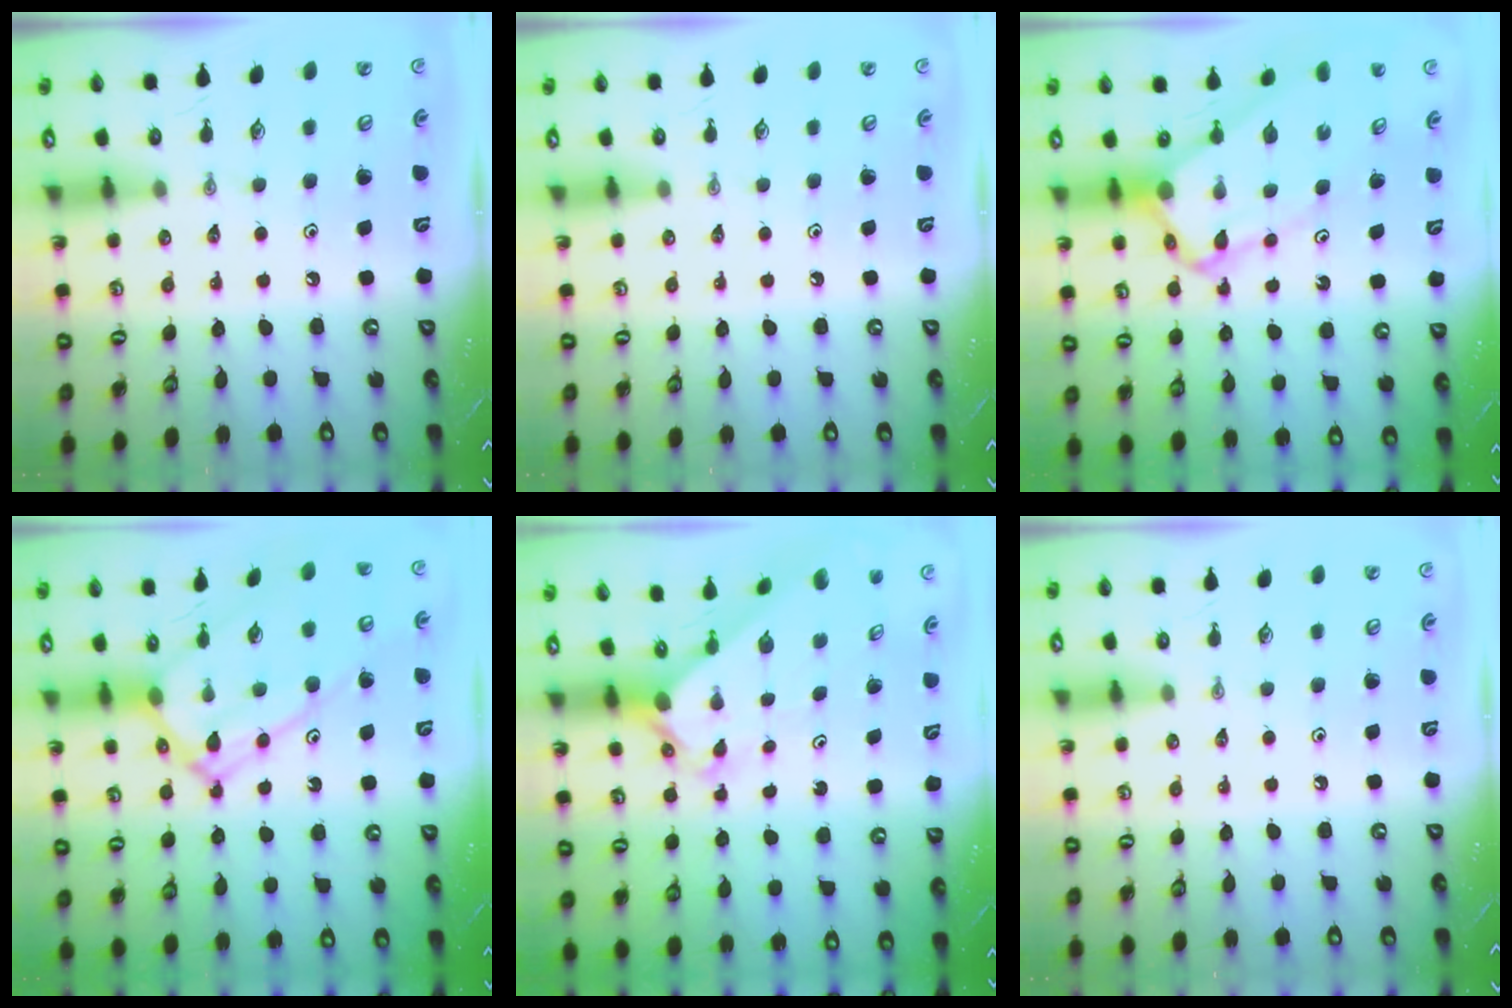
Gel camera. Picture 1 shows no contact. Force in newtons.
{"total": 0.0}
{"total": 8.1, "press": 8.1, "slide": 0.6}
{"total": 14.3, "press": 14.3, "slide": 1.4}
{"total": 2.3, "press": 2.3, "slide": 0.1}
{"total": 0.0}